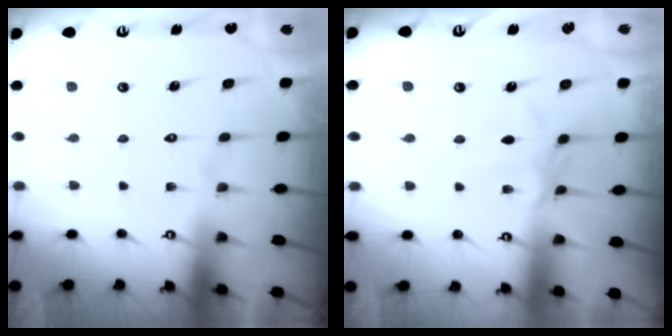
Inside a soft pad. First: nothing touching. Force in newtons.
{"total": 2.8, "press": 2.8, "slide": 0.5}